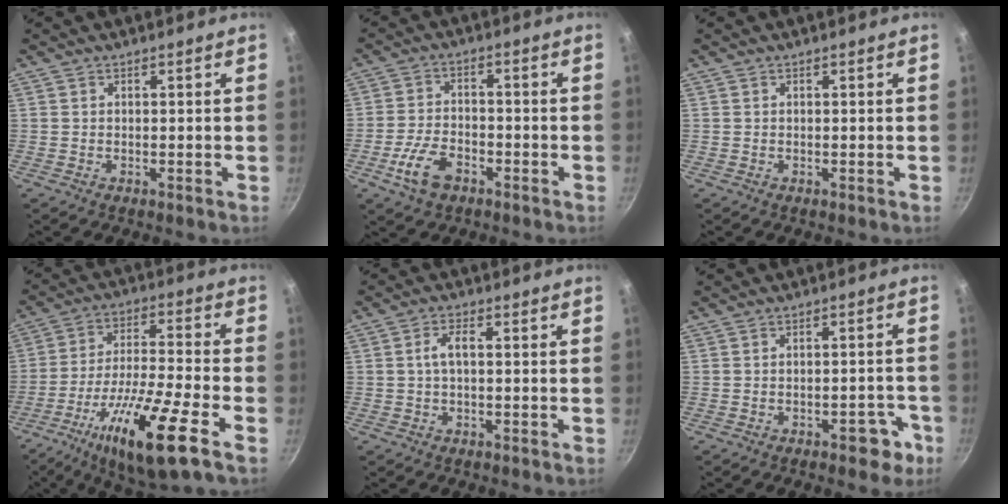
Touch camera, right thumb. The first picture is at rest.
{"total": 7.9, "force": [-3.9, 4.4, 5.2], "torque": [-0.096, 0.022, -0.074]}
{"total": 0.0}
{"total": 18.9, "force": [-9.2, 3.0, 16.2], "torque": [-0.291, 0.028, -0.162]}
{"total": 3.2, "force": [0.1, 1.3, 3.0], "torque": [-0.067, 0.011, 0.000]}
{"total": 5.6, "force": [-3.1, 2.7, 3.9], "torque": [-0.028, 0.028, -0.028]}